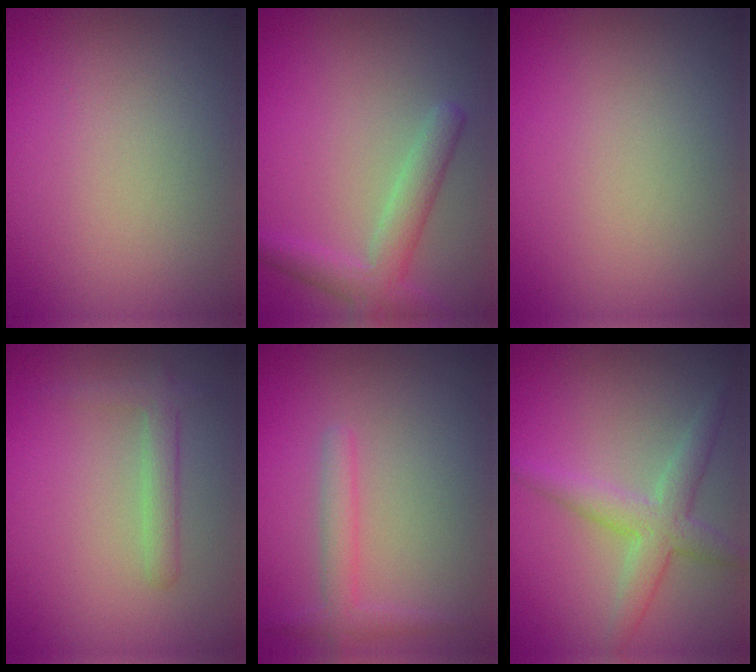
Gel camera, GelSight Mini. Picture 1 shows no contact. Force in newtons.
{"total": 3.4, "press": 3.4, "slide": 0.2}
{"total": 0.0}
{"total": 1.8, "press": 1.8, "slide": 0.1}
{"total": 1.4, "press": 1.4, "slide": 0.1}
{"total": 3.7, "press": 3.7, "slide": 0.1}